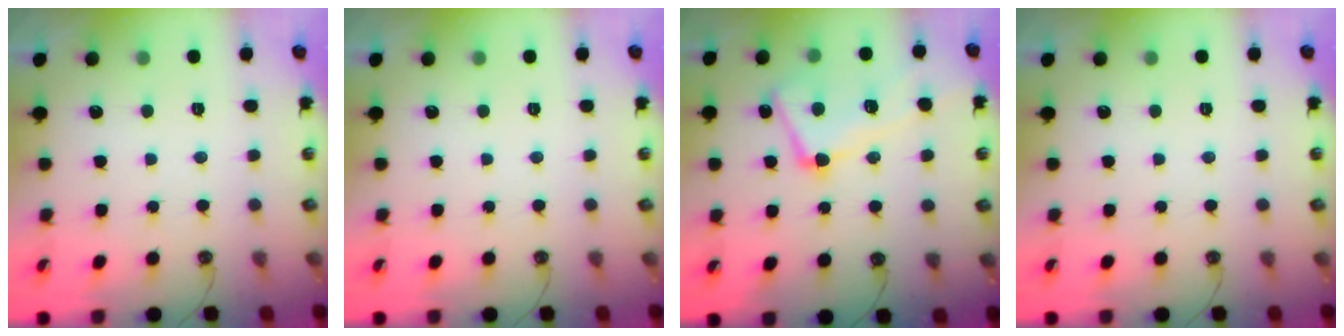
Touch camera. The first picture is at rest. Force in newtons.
{"total": 0.0}
{"total": 6.2, "press": 6.1, "slide": 1.1}
{"total": 0.0}